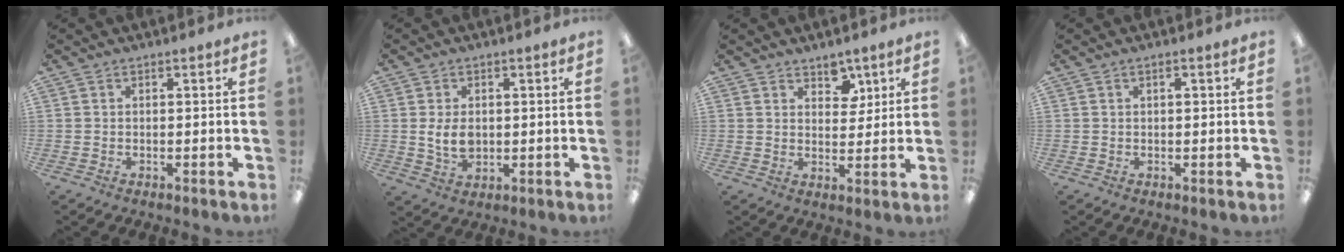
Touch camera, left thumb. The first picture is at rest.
{"total": 5.6, "force": [0.4, 4.0, 4.0], "torque": [-0.081, -0.001, 0.005]}
{"total": 5.2, "force": [3.8, 3.1, 1.6], "torque": [0.006, -0.024, 0.062]}
{"total": 0.9, "force": [0.4, 0.3, 0.7], "torque": [-0.014, 0.003, 0.007]}